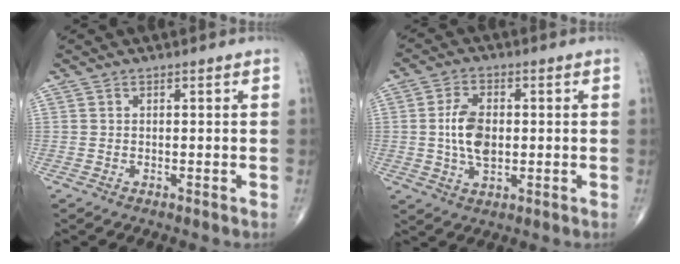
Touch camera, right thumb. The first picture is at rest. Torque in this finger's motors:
{"motor_torque": [1.22, 0.93, 0.78, -0.27, 0.12]}